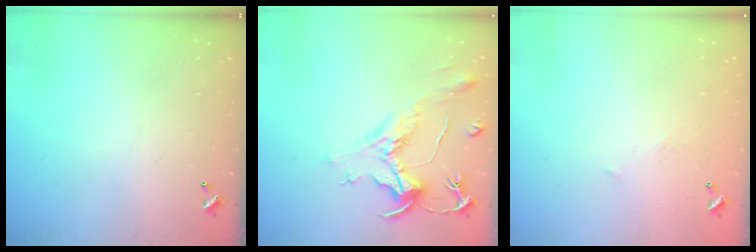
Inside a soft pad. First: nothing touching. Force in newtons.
{"total": 2.1, "press": 1.6, "slide": 1.4}
{"total": 5.7, "press": 5.6, "slide": 0.9}